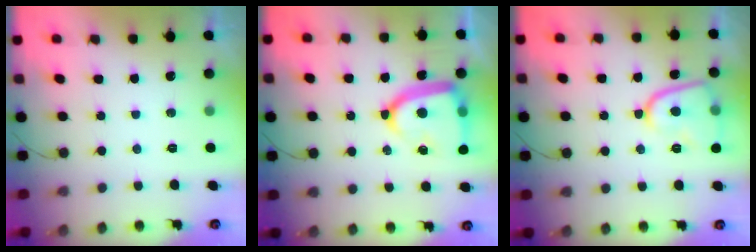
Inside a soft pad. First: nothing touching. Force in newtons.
{"total": 16.1, "press": 16.1, "slide": 0.9}
{"total": 11.7, "press": 11.6, "slide": 1.4}